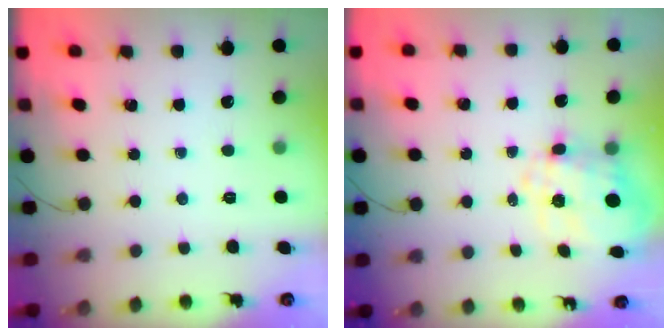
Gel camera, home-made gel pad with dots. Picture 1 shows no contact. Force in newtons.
{"total": 9.6, "press": 9.5, "slide": 1.7}